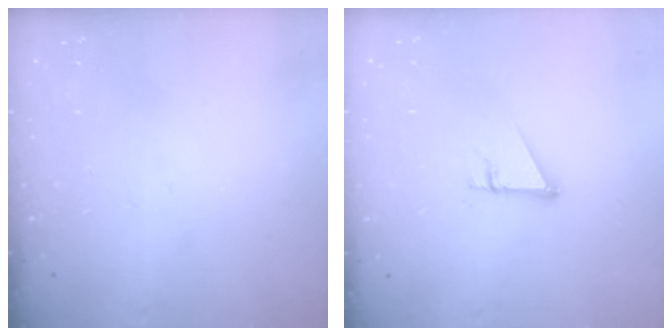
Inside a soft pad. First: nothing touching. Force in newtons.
{"total": 2.7, "press": 2.7, "slide": 0.2}